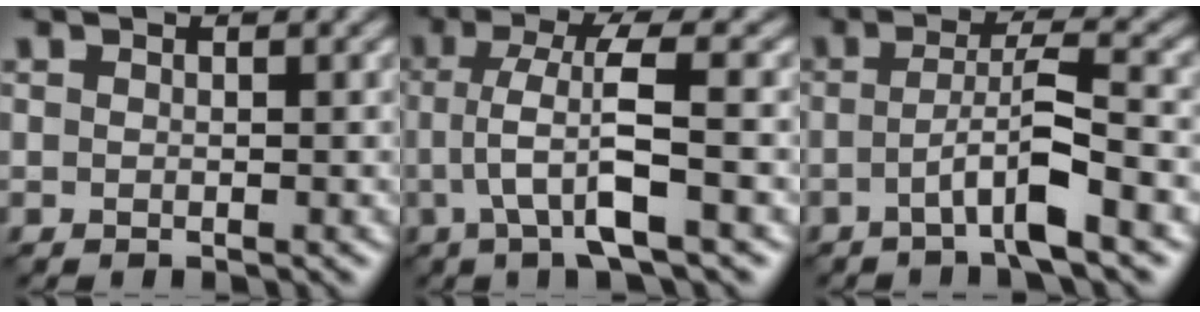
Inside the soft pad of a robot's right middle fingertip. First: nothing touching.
{"total": 5.8, "force": [-0.7, 1.0, 5.6], "torque": [-0.108, 0.006, -0.013]}
{"total": 5.1, "force": [-1.7, 0.6, 4.8], "torque": [-0.079, 0.011, -0.040]}